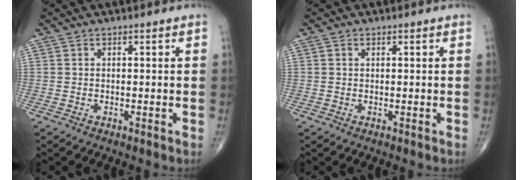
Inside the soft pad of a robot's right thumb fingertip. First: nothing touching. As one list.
[{"total": 0.5, "force": [0.2, 0.4, 0.2], "torque": [-0.004, -0.001, 0.004]}]